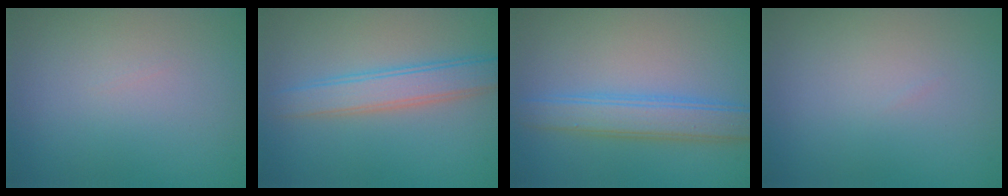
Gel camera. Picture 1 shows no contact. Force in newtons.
{"total": 3.6, "press": 3.6, "slide": 0.1}
{"total": 4.0, "press": 4.0, "slide": 0.1}
{"total": 0.0}